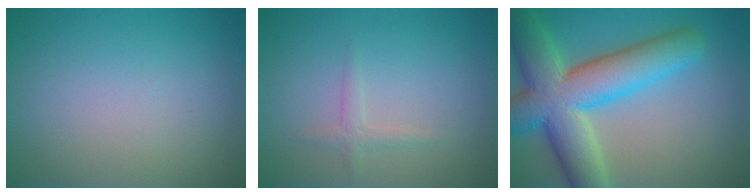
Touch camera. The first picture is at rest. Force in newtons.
{"total": 1.1, "press": 1.1, "slide": 0.1}
{"total": 11.4, "press": 11.4, "slide": 0.7}